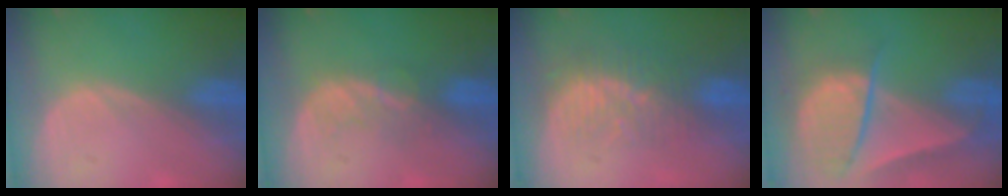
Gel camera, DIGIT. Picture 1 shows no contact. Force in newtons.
{"total": 3.7, "press": 3.7, "slide": 0.5}
{"total": 8.3, "press": 7.4, "slide": 3.7}
{"total": 9.5, "press": 8.1, "slide": 4.9}